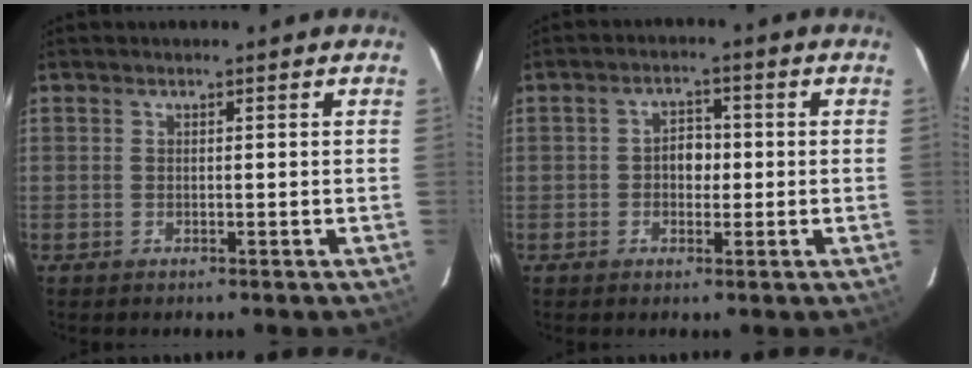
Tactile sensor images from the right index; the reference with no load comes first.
{"total": 3.6, "force": [-0.3, 2.8, 2.2], "torque": [-0.035, 0.013, -0.003]}